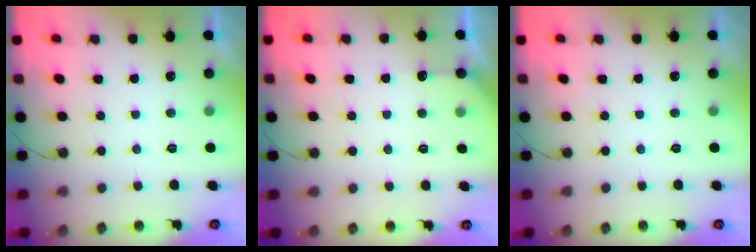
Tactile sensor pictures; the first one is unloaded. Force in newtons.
{"total": 3.2, "press": 3.1, "slide": 0.3}
{"total": 0.0}